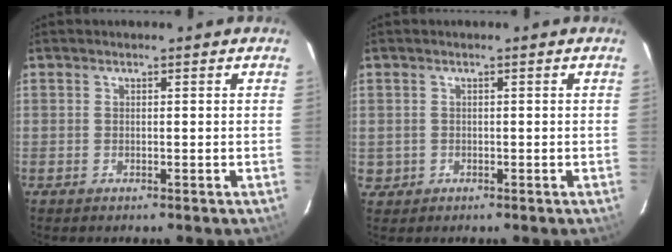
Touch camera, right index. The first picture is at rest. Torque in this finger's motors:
{"motor_torque": [-0.66, 0.44, -1.05, -0.21]}